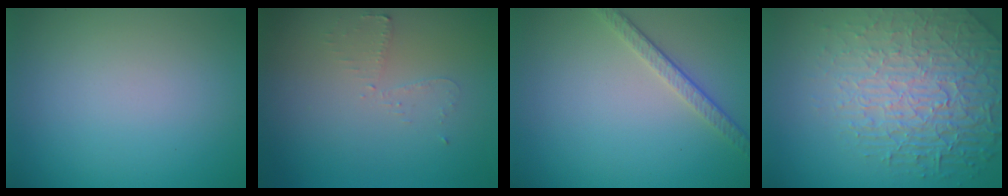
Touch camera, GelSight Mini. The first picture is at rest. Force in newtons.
{"total": 1.6, "press": 1.5, "slide": 0.2}
{"total": 2.5, "press": 2.1, "slide": 1.4}
{"total": 7.0, "press": 5.6, "slide": 4.2}